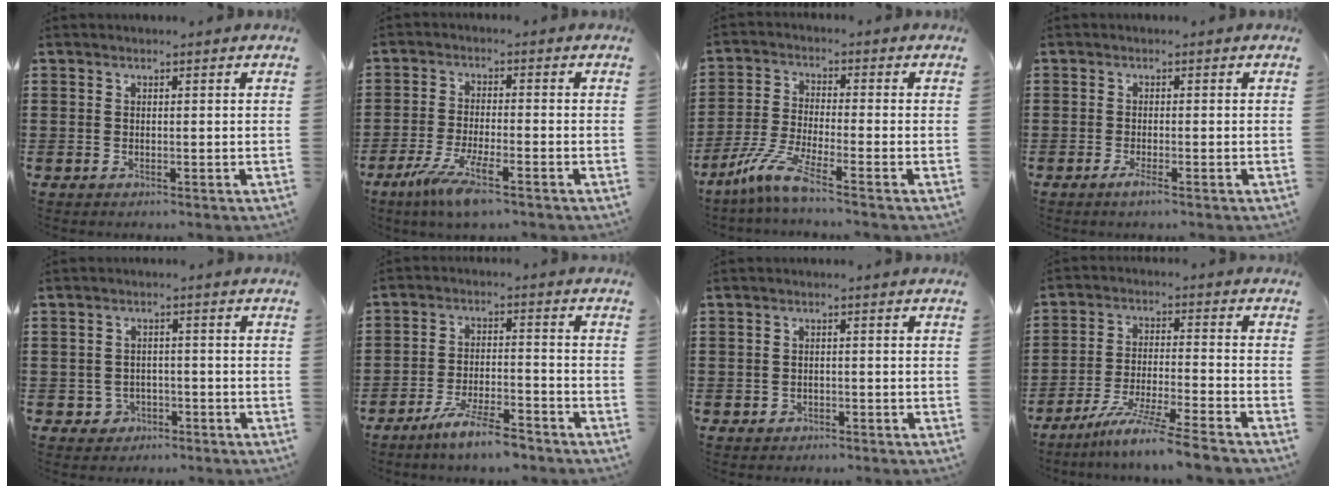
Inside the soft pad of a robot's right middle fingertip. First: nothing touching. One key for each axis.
{"total": 6.8, "fx": -4.3, "fy": 0.8, "fz": 5.2, "tx": -0.115, "ty": -0.018, "tz": -0.083}
{"total": 7.1, "fx": -4.9, "fy": 0.4, "fz": 5.2, "tx": -0.124, "ty": -0.021, "tz": -0.099}
{"total": 1.5, "fx": -0.8, "fy": 0.1, "fz": 1.2, "tx": -0.029, "ty": -0.006, "tz": -0.017}
{"total": 1.5, "fx": -1.0, "fy": 1.0, "fz": 0.2, "tx": -0.009, "ty": 0.000, "tz": -0.024}
{"total": 6.8, "fx": -5.7, "fy": 0.6, "fz": 3.7, "tx": -0.078, "ty": -0.003, "tz": -0.109}
{"total": 1.0, "fx": -0.7, "fy": 0.7, "fz": 0.2, "tx": -0.006, "ty": 0.000, "tz": -0.016}
{"total": 7.9, "fx": -6.8, "fy": -0.9, "fz": 3.9, "tx": -0.078, "ty": -0.016, "tz": -0.133}